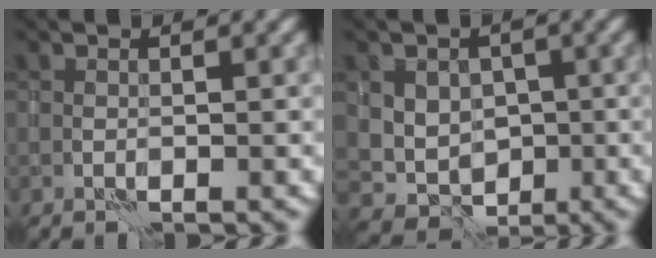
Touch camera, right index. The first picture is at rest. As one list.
[{"total": 4.9, "force": [0.3, 4.4, 2.2], "torque": [-0.016, 0.004, -0.001]}]